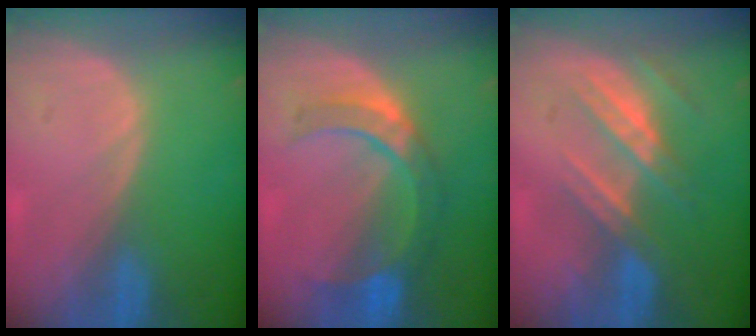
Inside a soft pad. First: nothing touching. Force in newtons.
{"total": 7.1, "press": 7.0, "slide": 0.8}
{"total": 7.2, "press": 6.7, "slide": 2.7}